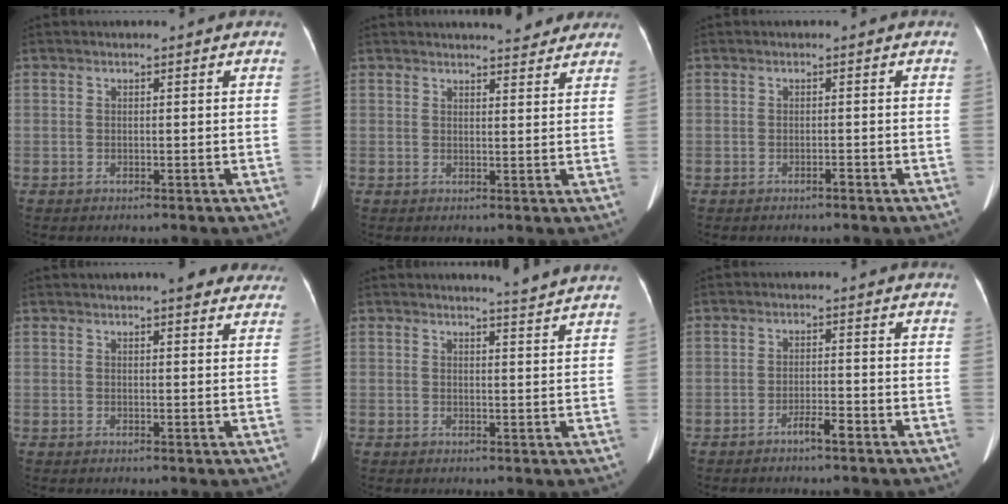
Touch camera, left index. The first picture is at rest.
{"total": 7.0, "force": [6.4, 1.4, 2.4], "torque": [-0.024, 0.004, 0.069]}
{"total": 0.6, "force": [-0.5, 0.0, 0.3], "torque": [-0.006, 0.000, -0.008]}
{"total": 6.8, "force": [5.8, 1.5, 3.4], "torque": [-0.028, 0.010, 0.060]}
{"total": 3.8, "force": [3.6, -1.0, 0.6], "torque": [-0.016, -0.015, 0.037]}
{"total": 2.5, "force": [-1.8, 0.1, 1.7], "torque": [-0.031, 0.000, -0.032]}